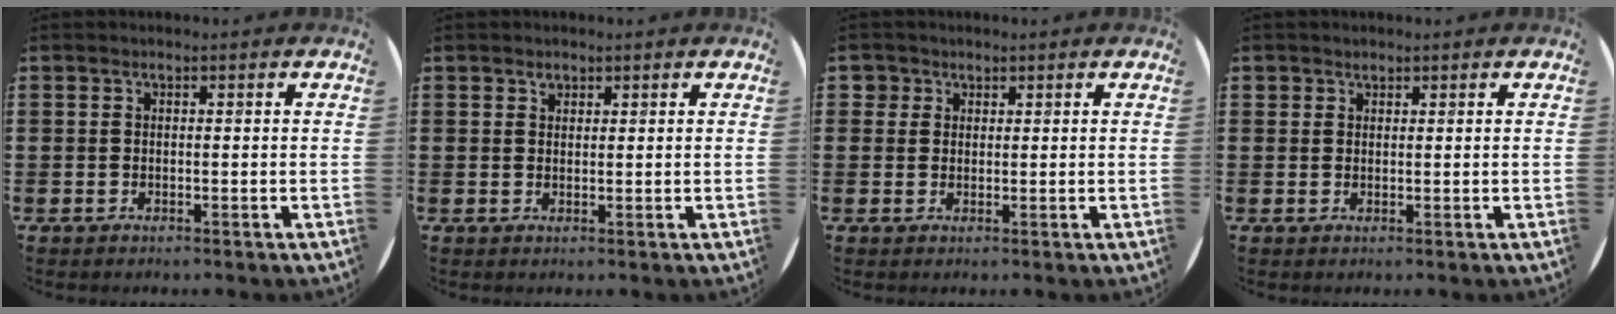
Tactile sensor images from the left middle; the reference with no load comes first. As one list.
[{"total": 1.0, "force": [0.9, 0.6, 0.0], "torque": [0.006, -0.002, 0.016]}, {"total": 1.7, "force": [1.2, 1.2, 0.1], "torque": [0.010, -0.001, 0.020]}, {"total": 1.0, "force": [0.8, 0.6, 0.0], "torque": [0.008, -0.001, 0.015]}]